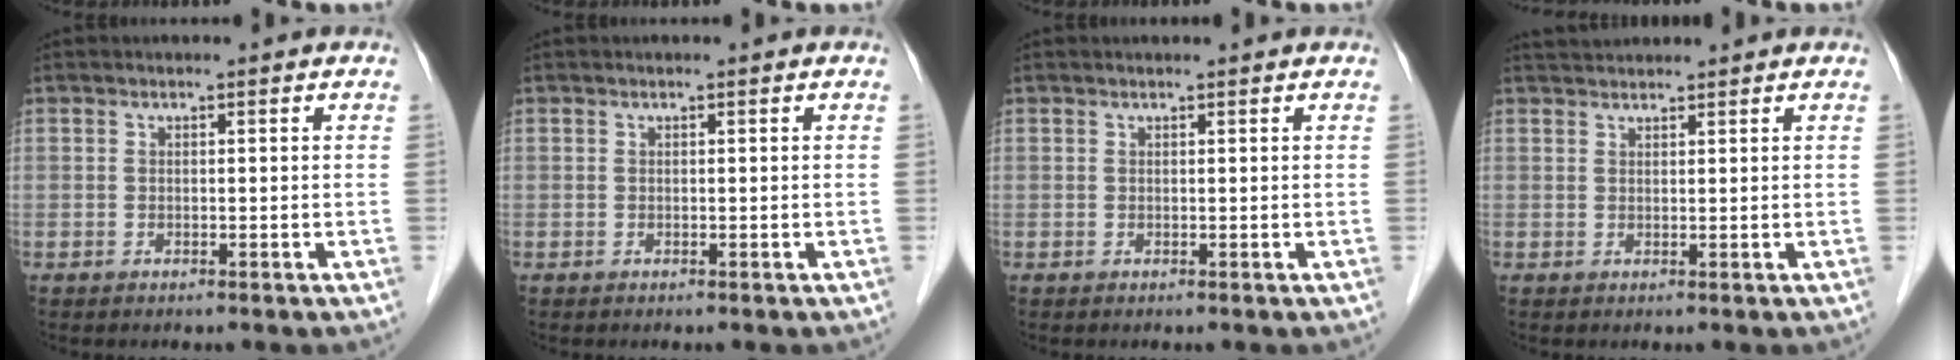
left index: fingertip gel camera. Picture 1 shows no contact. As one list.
[{"total": 0.0}, {"total": 0.5, "force": [0.4, 0.0, 0.3], "torque": [-0.007, 0.005, 0.006]}, {"total": 2.3, "force": [2.3, 0.2, 0.4], "torque": [-0.008, 0.025, 0.043]}]